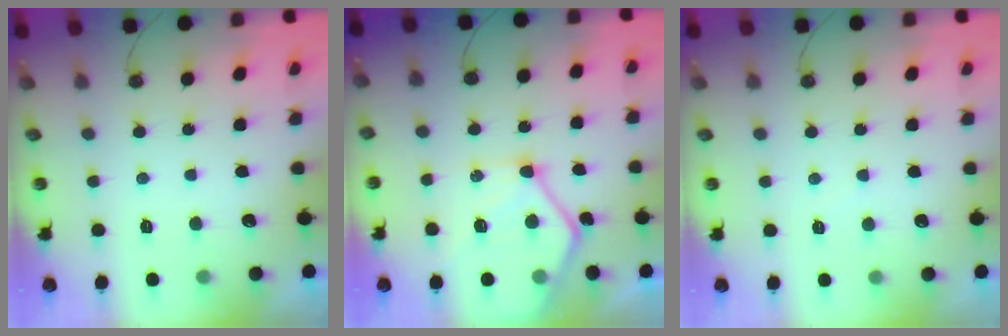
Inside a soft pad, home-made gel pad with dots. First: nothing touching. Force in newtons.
{"total": 16.1, "press": 16.0, "slide": 1.5}
{"total": 4.3, "press": 4.2, "slide": 0.6}